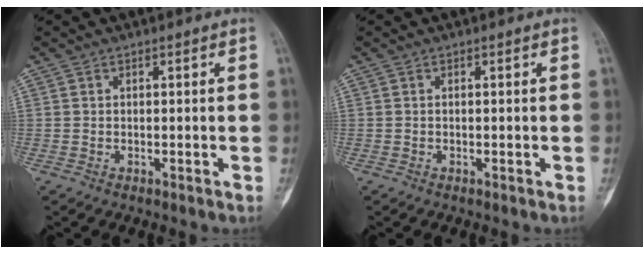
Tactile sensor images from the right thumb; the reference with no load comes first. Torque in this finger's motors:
{"motor_torque": [-0.26, -0.05, 0.00, 0.05, -0.01]}